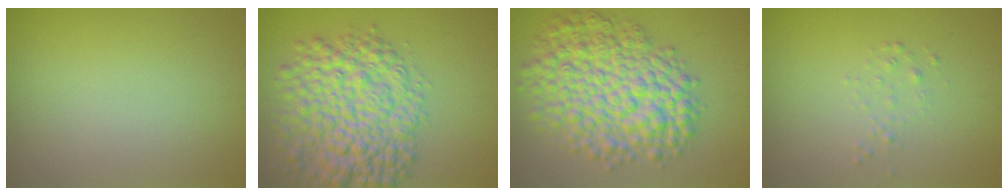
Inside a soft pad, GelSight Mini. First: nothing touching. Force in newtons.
{"total": 9.0, "press": 9.0, "slide": 0.3}
{"total": 9.0, "press": 9.0, "slide": 0.2}
{"total": 0.8, "press": 0.8, "slide": 0.1}